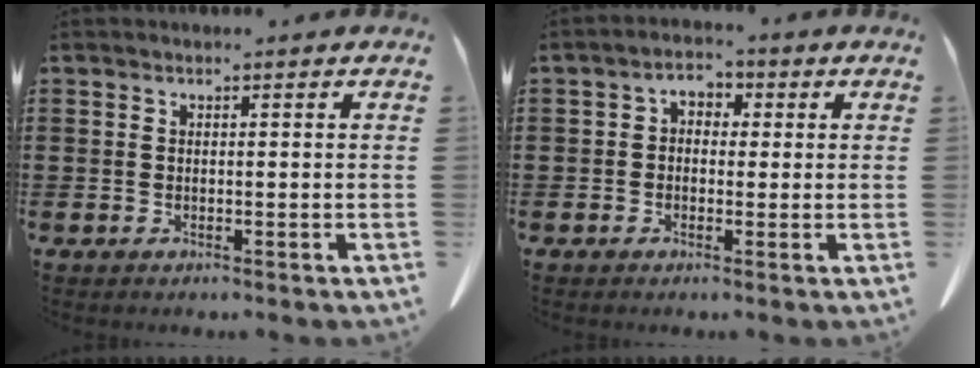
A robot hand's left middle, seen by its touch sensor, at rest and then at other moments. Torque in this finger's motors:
{"motor_torque": [0.12, 0.09, 0.09, 0.02]}